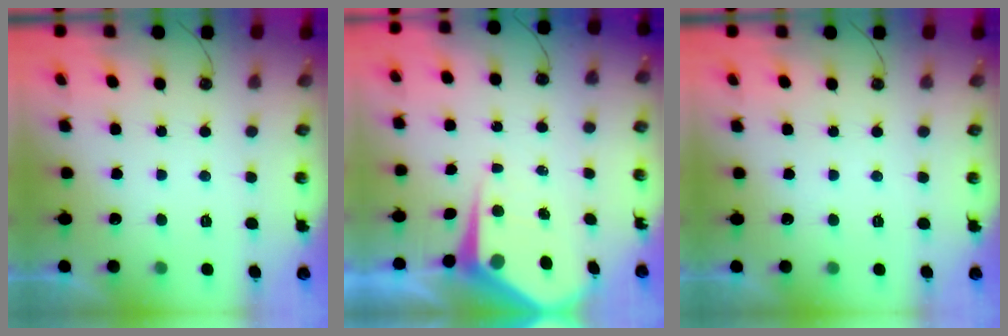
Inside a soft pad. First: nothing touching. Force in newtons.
{"total": 6.7, "press": 6.7, "slide": 0.6}
{"total": 0.0}